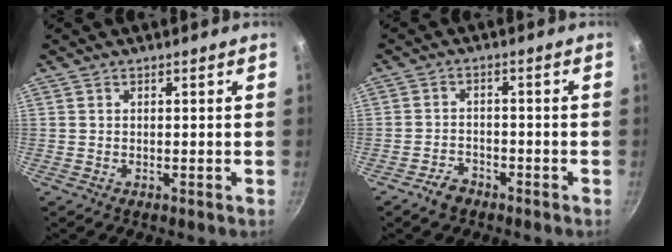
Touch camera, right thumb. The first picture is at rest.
{"total": 3.7, "force": [-2.8, 2.1, 1.3], "torque": [-0.018, 0.030, -0.045]}